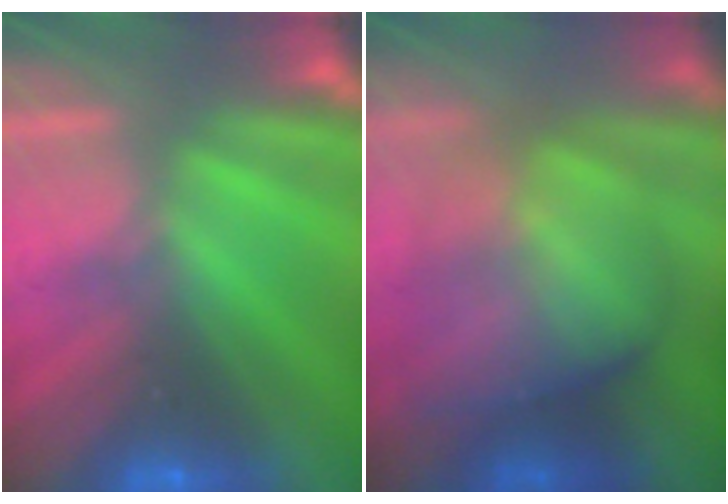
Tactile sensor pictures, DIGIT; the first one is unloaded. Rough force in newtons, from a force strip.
{"total": 8.1}